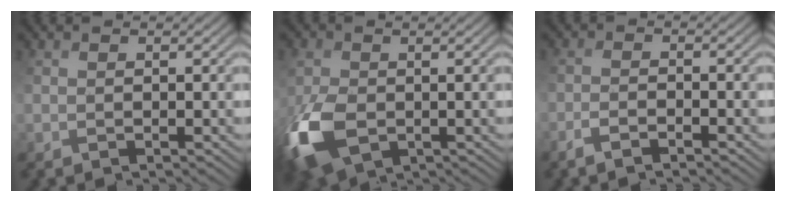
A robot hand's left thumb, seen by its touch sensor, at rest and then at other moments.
{"total": 8.2, "force": [-1.3, 5.6, 5.8], "torque": [-0.152, -0.022, -0.015]}
{"total": 2.0, "force": [-1.8, 0.1, 1.0], "torque": [-0.019, 0.001, -0.035]}